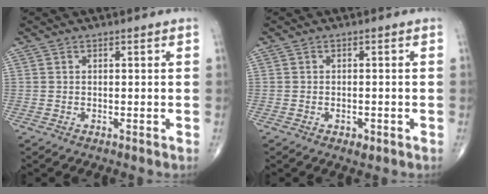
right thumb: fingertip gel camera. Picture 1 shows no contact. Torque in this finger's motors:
{"motor_torque": [0.05, 0.04, -0.37, -0.05, -0.03]}